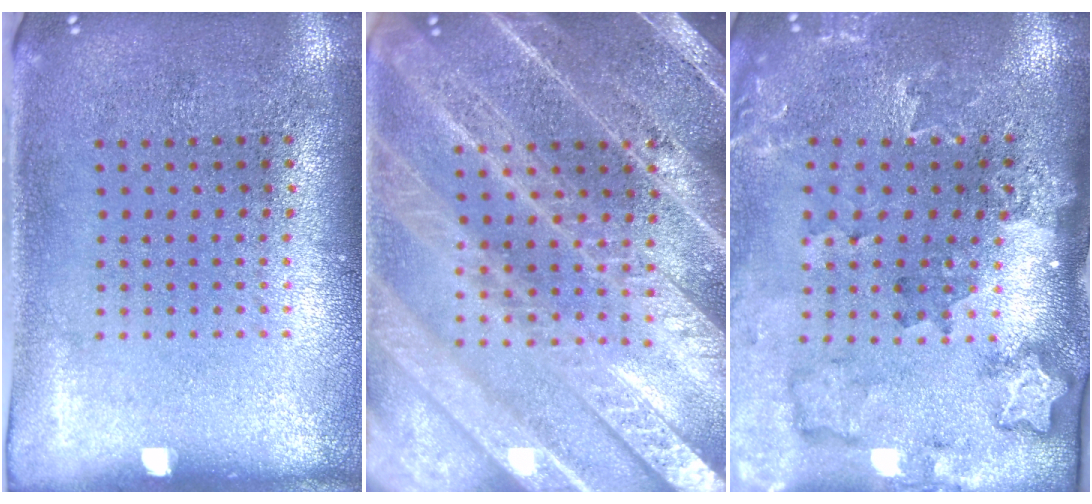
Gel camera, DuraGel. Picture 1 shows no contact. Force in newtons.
{"total": 6.0, "press": 6.0, "slide": 0.7}
{"total": 2.0, "press": 1.9, "slide": 0.4}